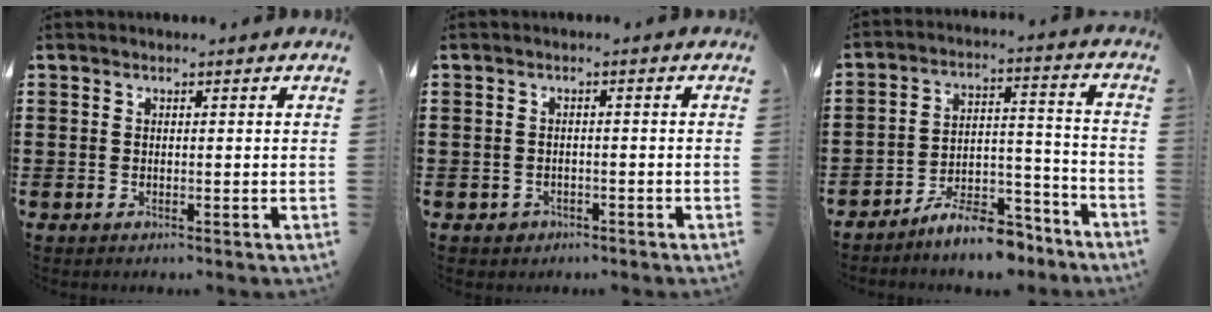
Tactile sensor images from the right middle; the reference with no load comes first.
{"total": 1.0, "force": [-0.7, 0.7, 0.0], "torque": [-0.004, 0.003, -0.016]}
{"total": 8.6, "force": [-7.8, 1.9, 3.0], "torque": [-0.041, 0.029, -0.144]}